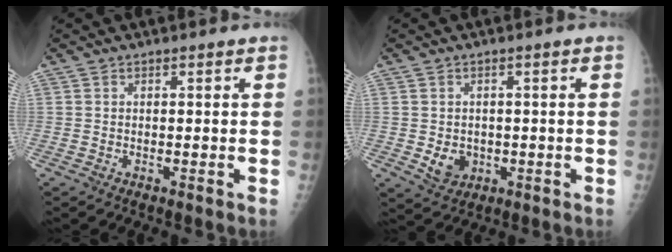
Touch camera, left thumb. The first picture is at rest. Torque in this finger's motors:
{"motor_torque": [-0.08, -0.05, 0.44, 0.07, 0.00]}